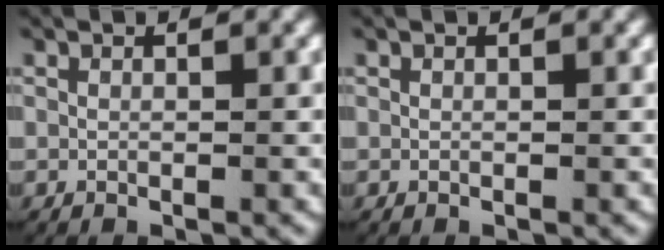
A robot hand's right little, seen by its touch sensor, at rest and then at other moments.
{"total": 0.0}